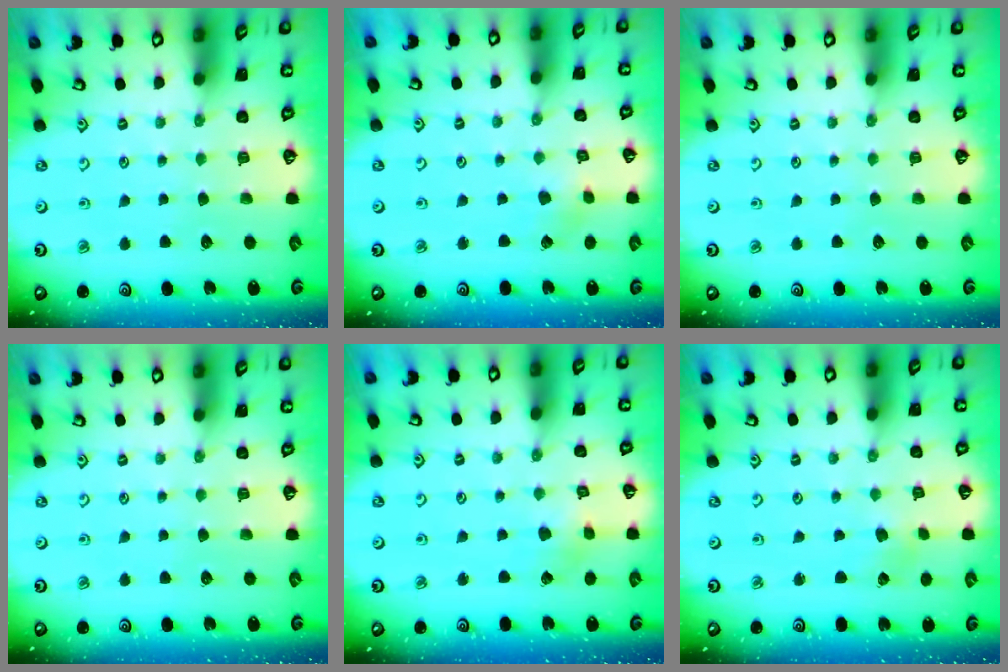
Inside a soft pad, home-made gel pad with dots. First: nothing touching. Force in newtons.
{"total": 2.8, "press": 2.8, "slide": 0.1}
{"total": 0.0}
{"total": 0.0}
{"total": 2.9, "press": 2.9, "slide": 0.2}
{"total": 2.6, "press": 2.6, "slide": 0.4}